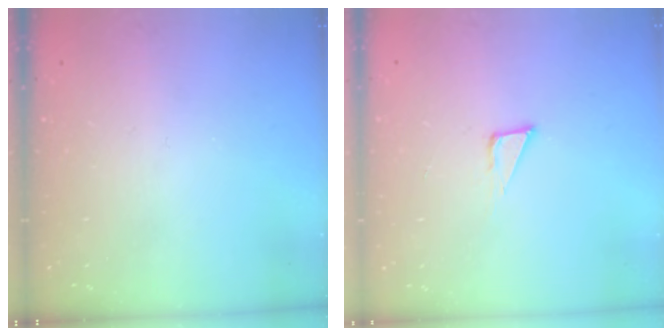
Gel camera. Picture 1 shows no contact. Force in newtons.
{"total": 5.8, "press": 5.8, "slide": 0.2}